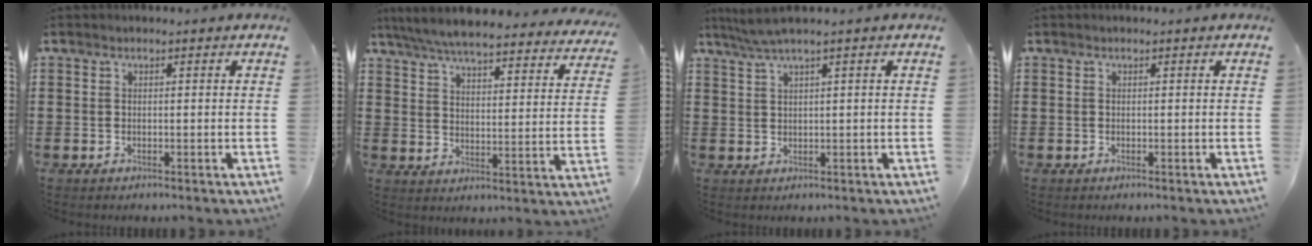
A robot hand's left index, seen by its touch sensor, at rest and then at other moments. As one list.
[{"total": 6.2, "force": [5.9, 0.4, 1.8], "torque": [-0.064, -0.038, 0.102]}, {"total": 2.6, "force": [1.5, -0.3, 2.2], "torque": [-0.044, 0.000, 0.026]}, {"total": 0.0}]